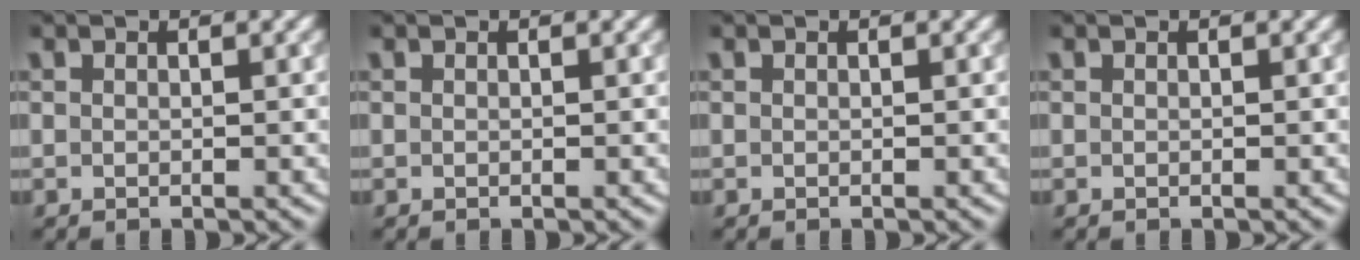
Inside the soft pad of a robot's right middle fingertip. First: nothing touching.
{"total": 0.0}
{"total": 0.0}
{"total": 0.0}